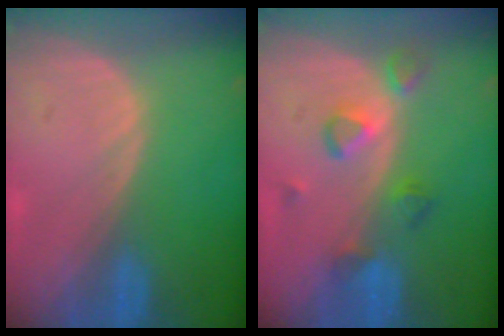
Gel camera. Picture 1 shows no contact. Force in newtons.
{"total": 4.8, "press": 4.8, "slide": 0.7}